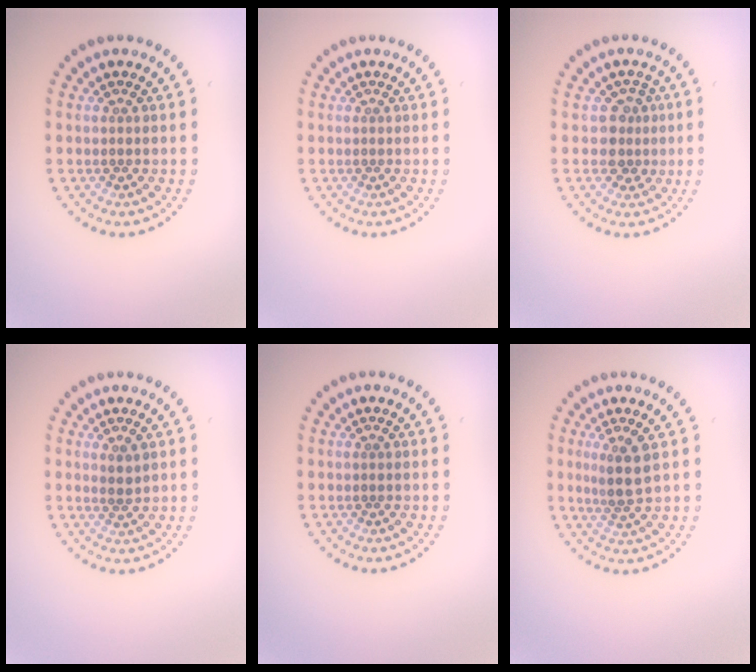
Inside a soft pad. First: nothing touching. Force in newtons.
{"total": 0.0}
{"total": 2.2, "press": 1.9, "slide": 1.2}
{"total": 0.9, "press": 0.7, "slide": 0.6}
{"total": 0.0}
{"total": 2.8, "press": 2.2, "slide": 1.6}